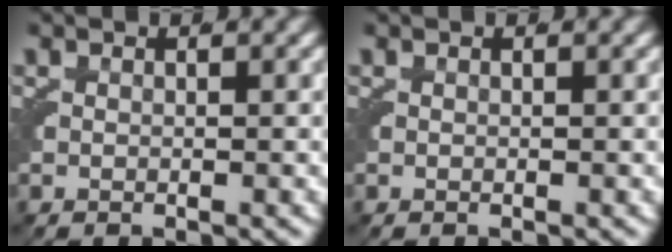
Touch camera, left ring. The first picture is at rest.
{"total": 0.0}